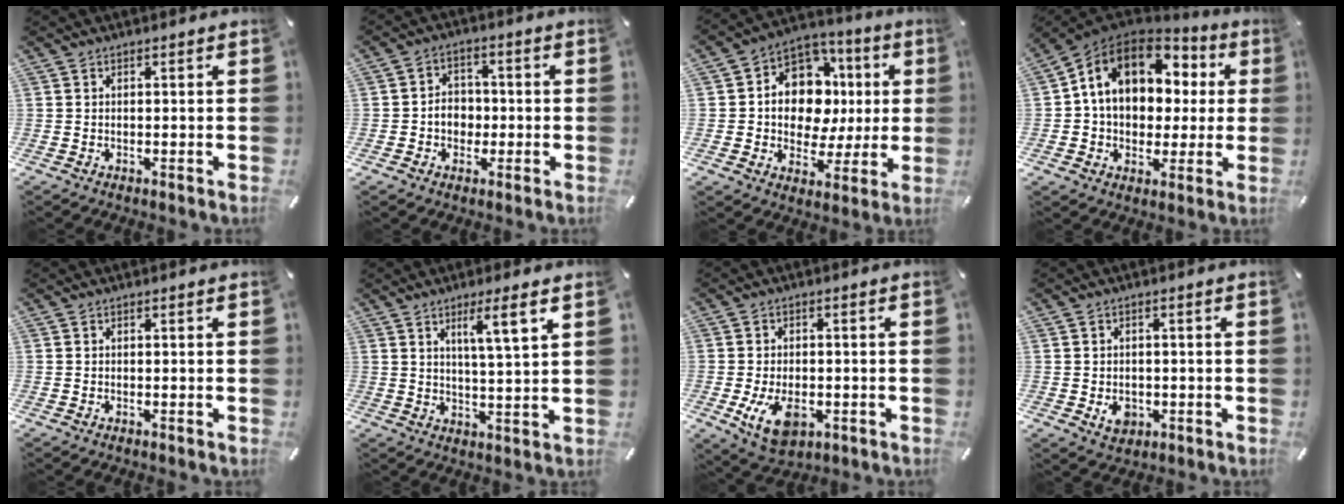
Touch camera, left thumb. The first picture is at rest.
{"total": 5.7, "force": [-1.1, 4.9, 2.6], "torque": [-0.042, 0.012, -0.019]}
{"total": 13.0, "force": [1.0, 11.1, 6.8], "torque": [-0.106, -0.013, 0.025]}
{"total": 14.0, "force": [4.1, 11.0, 7.7], "torque": [-0.146, -0.009, 0.078]}
{"total": 0.0}
{"total": 7.3, "force": [4.0, 0.0, 6.1], "torque": [-0.104, -0.016, 0.060]}
{"total": 8.8, "force": [-2.5, 5.7, 6.2], "torque": [-0.118, -0.001, -0.045]}
{"total": 4.4, "force": [-1.1, 3.6, 2.3], "torque": [-0.026, -0.002, -0.020]}